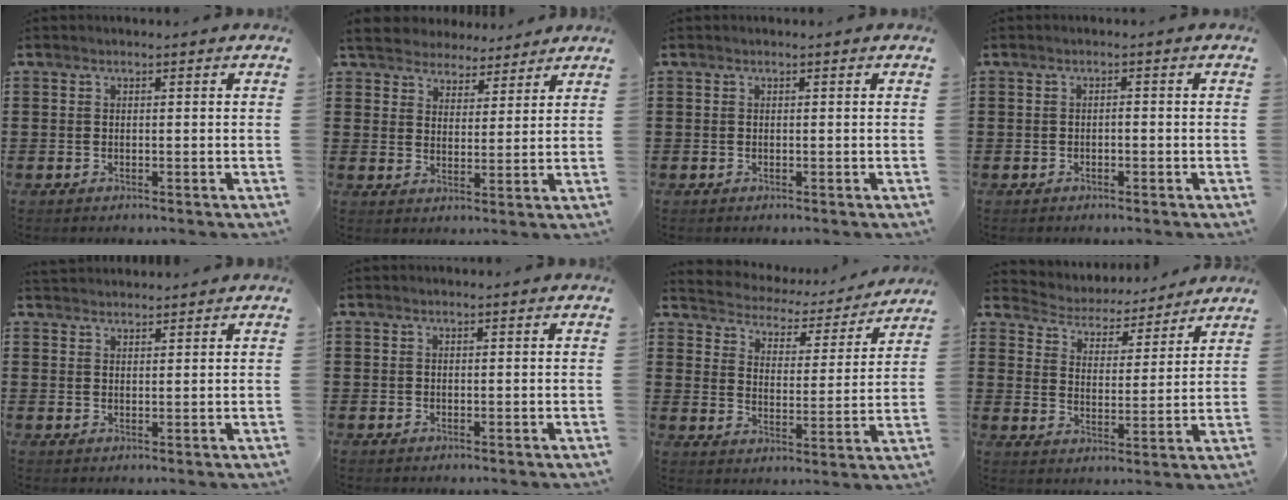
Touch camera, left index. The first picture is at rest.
{"total": 4.6, "force": [4.3, 1.5, -0.1], "torque": [-0.022, -0.016, 0.076]}
{"total": 0.0}
{"total": 0.6, "force": [-0.4, 0.2, 0.4], "torque": [-0.010, -0.002, -0.008]}
{"total": 2.0, "force": [2.0, 0.2, -0.1], "torque": [-0.003, 0.000, 0.040]}
{"total": 0.0}
{"total": 3.0, "force": [2.9, 0.6, -0.2], "torque": [-0.021, -0.029, 0.039]}
{"total": 4.4, "force": [4.4, 0.6, 0.0], "torque": [-0.028, -0.035, 0.070]}